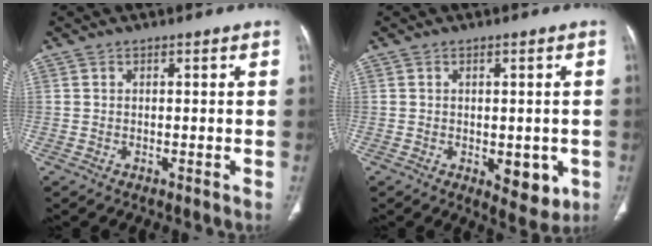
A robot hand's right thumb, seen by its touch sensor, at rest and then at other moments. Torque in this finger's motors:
{"motor_torque": [0.76, 0.83, -0.12, 0.10, 0.15]}